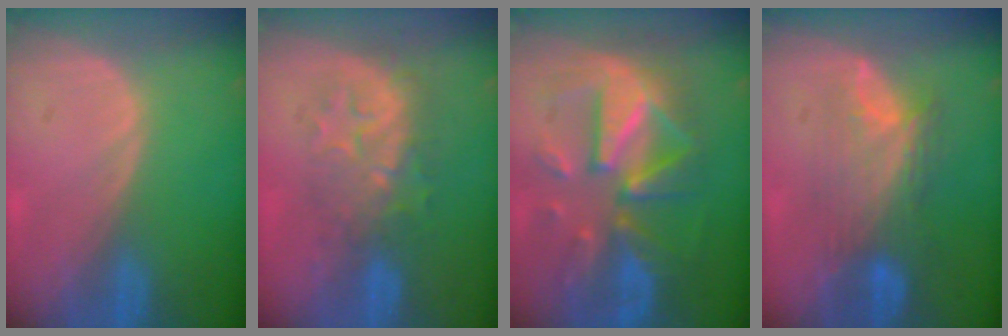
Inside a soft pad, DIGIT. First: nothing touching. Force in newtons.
{"total": 7.9, "press": 7.4, "slide": 2.7}
{"total": 12.0, "press": 12.0, "slide": 1.2}
{"total": 7.6, "press": 7.3, "slide": 2.2}